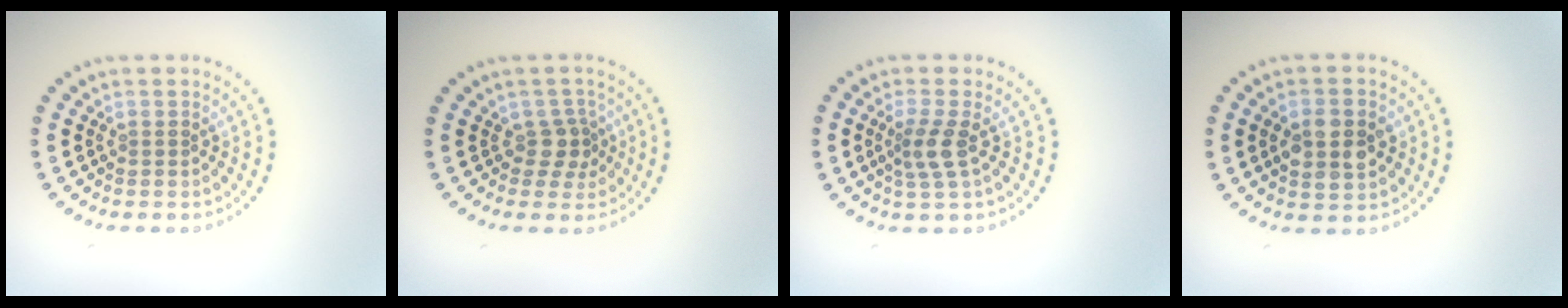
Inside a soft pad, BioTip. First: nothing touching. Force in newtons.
{"total": 2.0, "press": 1.6, "slide": 1.2}
{"total": 2.5, "press": 1.9, "slide": 1.6}
{"total": 3.7, "press": 3.7, "slide": 0.0}